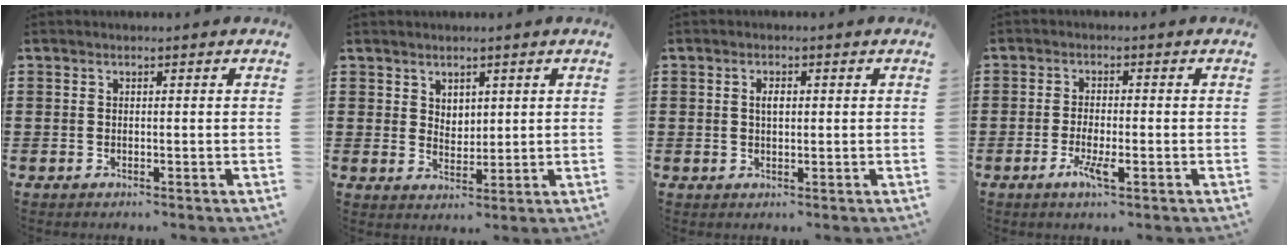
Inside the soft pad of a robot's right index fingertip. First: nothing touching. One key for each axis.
{"total": 2.9, "fx": 2.2, "fy": 1.9, "fz": 0.3, "tx": -0.013, "ty": 0.007, "tz": 0.041}
{"total": 1.9, "fx": 0.3, "fy": 0.9, "fz": 1.7, "tx": -0.034, "ty": 0.006, "tz": 0.004}
{"total": 3.6, "fx": -1.6, "fy": 0.9, "fz": 3.2, "tx": -0.064, "ty": -0.005, "tz": -0.031}